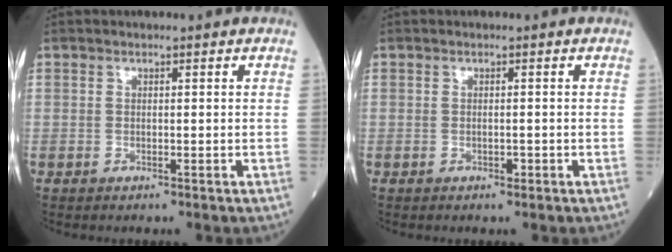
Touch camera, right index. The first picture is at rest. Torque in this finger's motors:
{"motor_torque": [0.20, -0.24, 0.12, 0.03]}